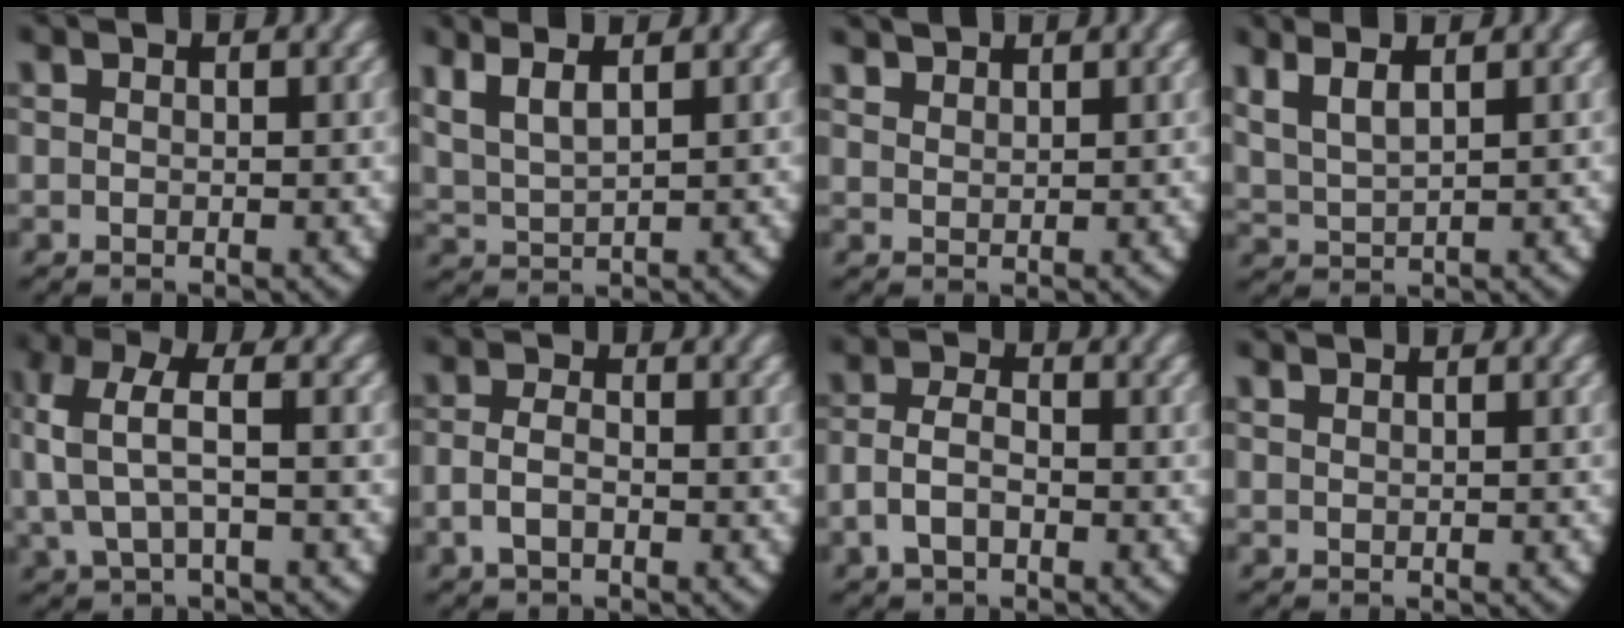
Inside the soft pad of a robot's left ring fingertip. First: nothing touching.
{"total": 5.9, "force": [2.6, 4.0, 3.5], "torque": [-0.087, 0.007, 0.042]}
{"total": 2.0, "force": [2.0, 0.0, 0.2], "torque": [-0.003, -0.001, 0.045]}
{"total": 5.3, "force": [2.5, 3.5, 3.1], "torque": [-0.079, 0.005, 0.044]}
{"total": 5.9, "force": [1.7, 3.9, 4.2], "torque": [-0.099, 0.015, 0.019]}
{"total": 2.2, "force": [-0.9, 1.4, 1.5], "torque": [-0.045, -0.014, -0.010]}
{"total": 4.0, "force": [-1.1, 2.9, 2.4], "torque": [-0.066, -0.018, -0.014]}
{"total": 0.9, "force": [0.7, -0.5, 0.0], "torque": [0.001, -0.001, 0.019]}